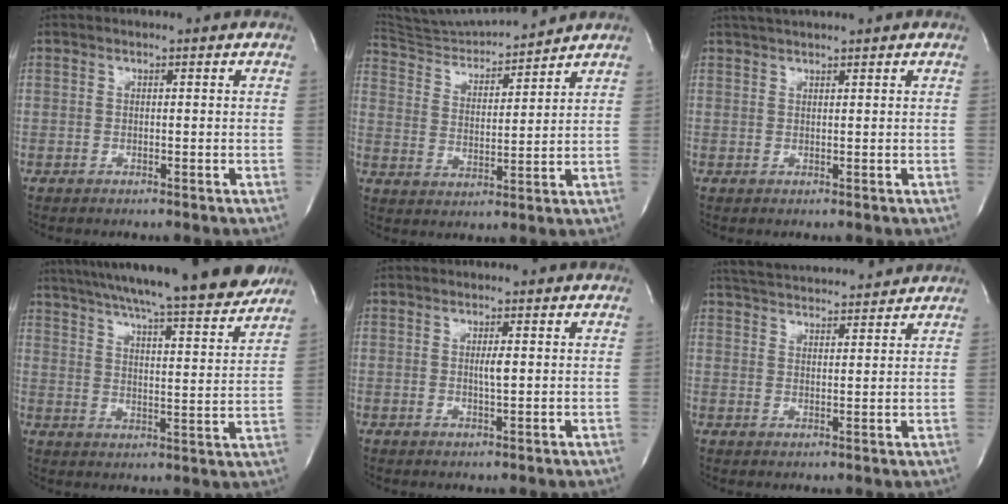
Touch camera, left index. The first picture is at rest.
{"total": 12.3, "force": [11.9, -0.1, 2.8], "torque": [-0.061, 0.006, 0.209]}
{"total": 3.5, "force": [3.2, -0.2, 1.5], "torque": [-0.023, 0.023, 0.057]}
{"total": 23.0, "force": [20.4, 0.8, 10.7], "torque": [-0.174, -0.025, 0.282]}
{"total": 1.6, "force": [0.2, 0.0, 1.6], "torque": [-0.033, -0.003, 0.004]}
{"total": 13.9, "force": [13.2, 1.6, 4.1], "torque": [-0.077, 0.026, 0.194]}